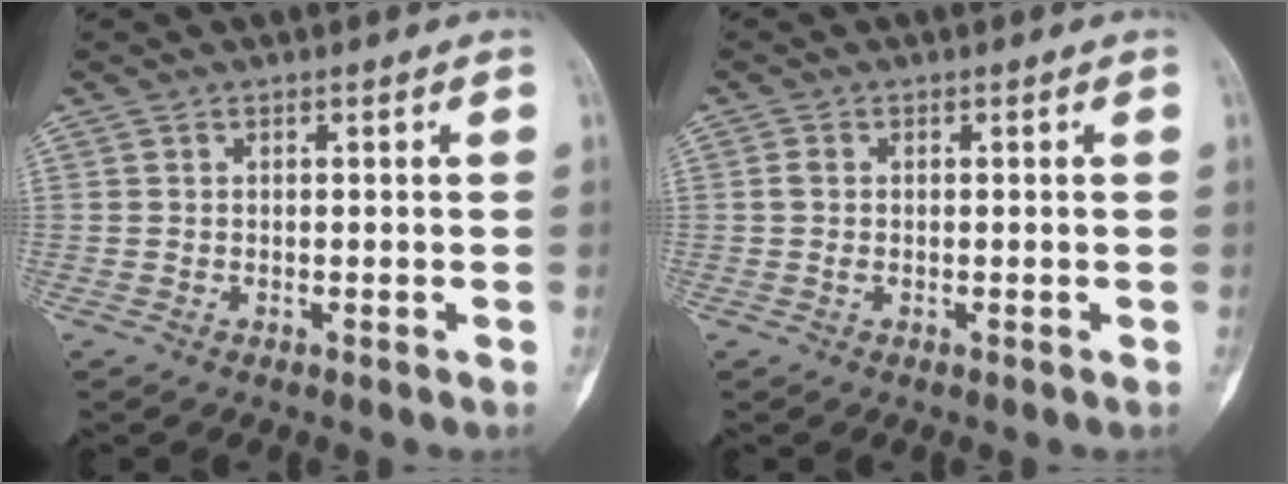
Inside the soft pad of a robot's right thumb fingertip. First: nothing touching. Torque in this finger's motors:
{"motor_torque": [0.63, 0.12, 0.30, -0.15, -0.08]}